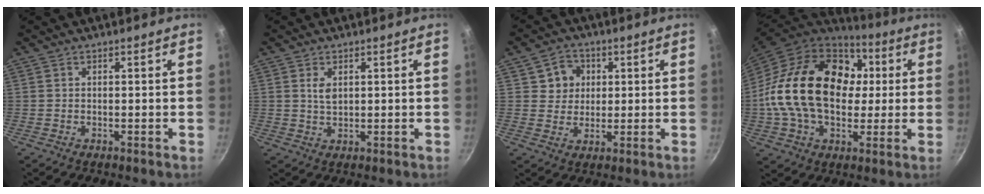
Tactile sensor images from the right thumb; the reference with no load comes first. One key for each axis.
{"total": 2.8, "fx": 1.0, "fy": 1.6, "fz": 2.1, "tx": -0.036, "ty": -0.007, "tz": 0.020}
{"total": 5.9, "fx": 1.7, "fy": 5.3, "fz": 1.9, "tx": 0.005, "ty": 0.001, "tz": 0.025}
{"total": 27.4, "fx": 2.8, "fy": 18.7, "fz": 19.8, "tx": -0.333, "ty": 0.033, "tz": 0.044}